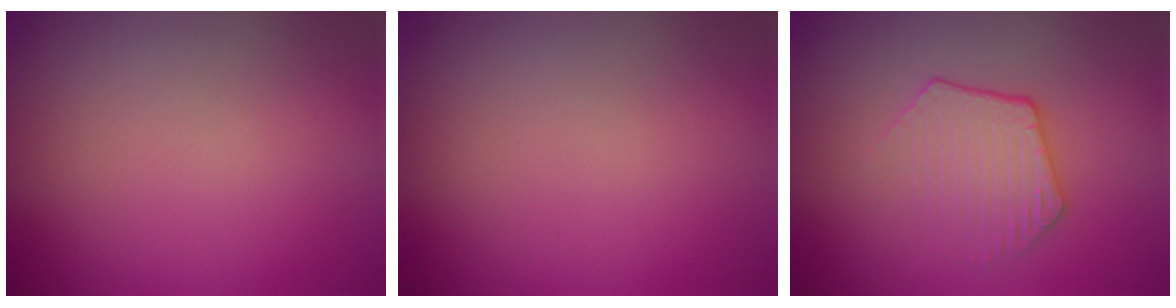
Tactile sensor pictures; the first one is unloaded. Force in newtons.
{"total": 0.0}
{"total": 2.7, "press": 2.2, "slide": 1.6}